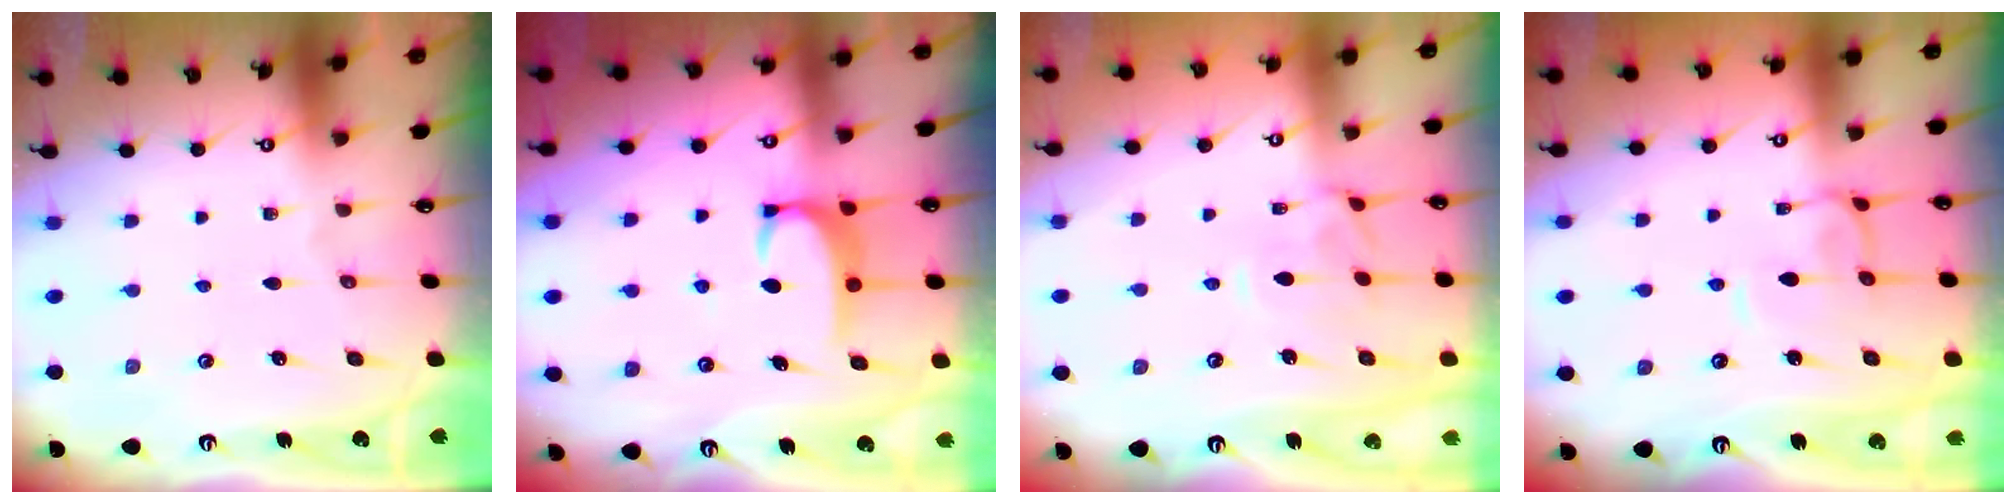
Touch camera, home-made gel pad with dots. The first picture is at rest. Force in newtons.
{"total": 2.9, "press": 2.8, "slide": 0.5}
{"total": 0.7, "press": 0.3, "slide": 0.6}
{"total": 1.4, "press": 1.3, "slide": 0.4}